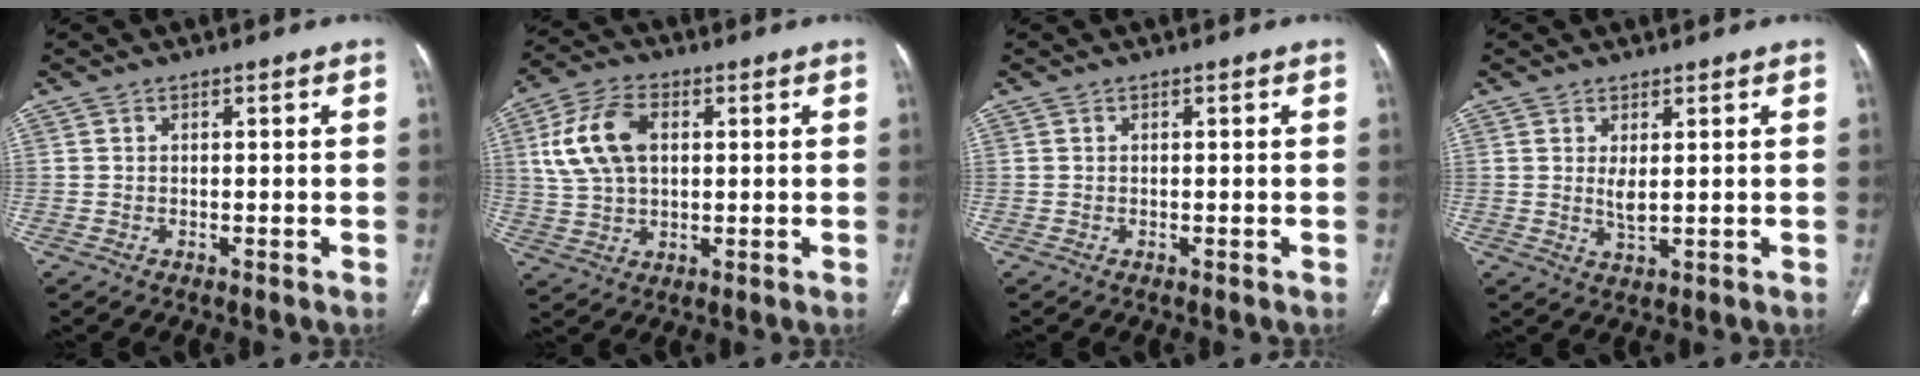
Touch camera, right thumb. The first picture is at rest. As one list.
[{"total": 11.9, "force": [2.6, 7.4, 8.9], "torque": [-0.174, 0.012, 0.049]}, {"total": 0.0}, {"total": 2.7, "force": [0.7, 0.9, 2.5], "torque": [-0.051, -0.013, 0.020]}]